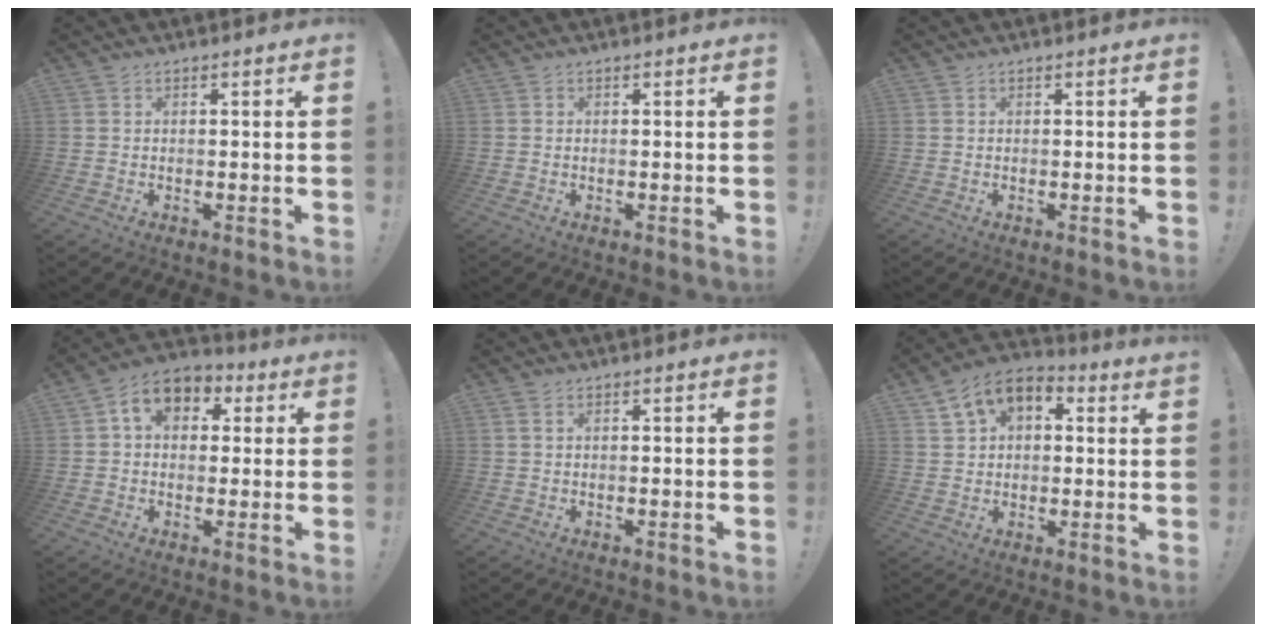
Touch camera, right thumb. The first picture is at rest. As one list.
[{"total": 0.0}, {"total": 0.0}, {"total": 9.3, "force": [2.9, 6.8, 5.6], "torque": [-0.087, 0.004, 0.057]}, {"total": 1.0, "force": [0.5, 0.5, 0.8], "torque": [-0.022, 0.004, 0.011]}, {"total": 8.5, "force": [4.4, 5.4, 4.9], "torque": [-0.088, -0.010, 0.085]}]